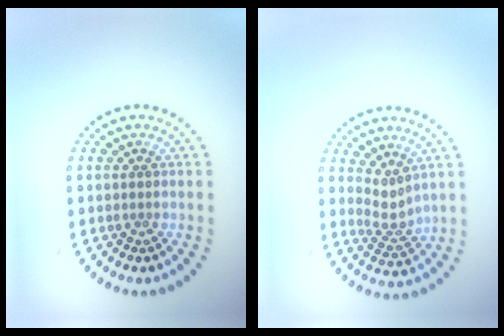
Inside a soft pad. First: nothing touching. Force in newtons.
{"total": 2.3, "press": 1.6, "slide": 1.6}